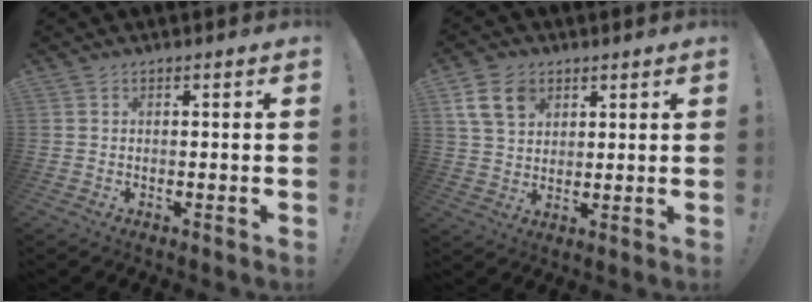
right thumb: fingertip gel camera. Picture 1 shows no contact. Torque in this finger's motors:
{"motor_torque": [0.07, 0.08, 0.28, 0.24, 0.00]}